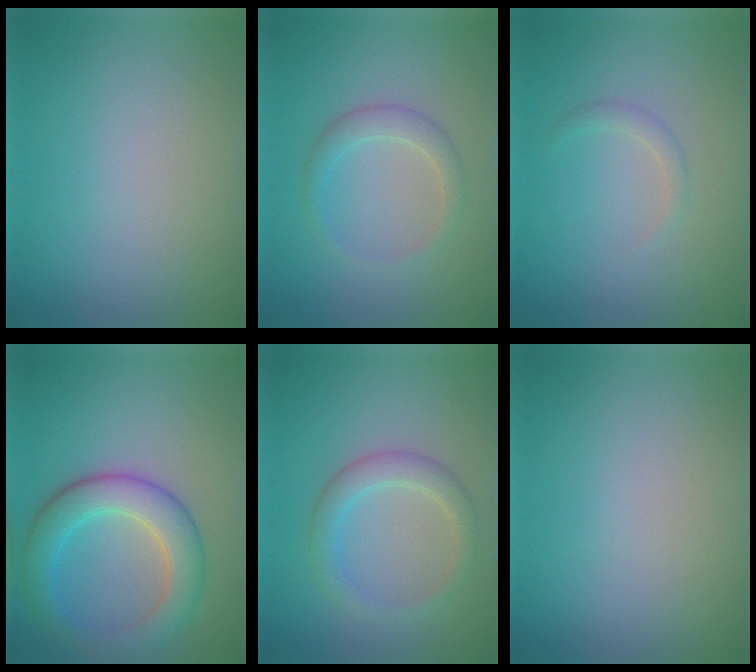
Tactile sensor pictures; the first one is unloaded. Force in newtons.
{"total": 2.1, "press": 2.1, "slide": 0.2}
{"total": 0.9, "press": 0.9, "slide": 0.1}
{"total": 6.0, "press": 6.0, "slide": 0.3}
{"total": 2.8, "press": 2.8, "slide": 0.1}
{"total": 0.0}